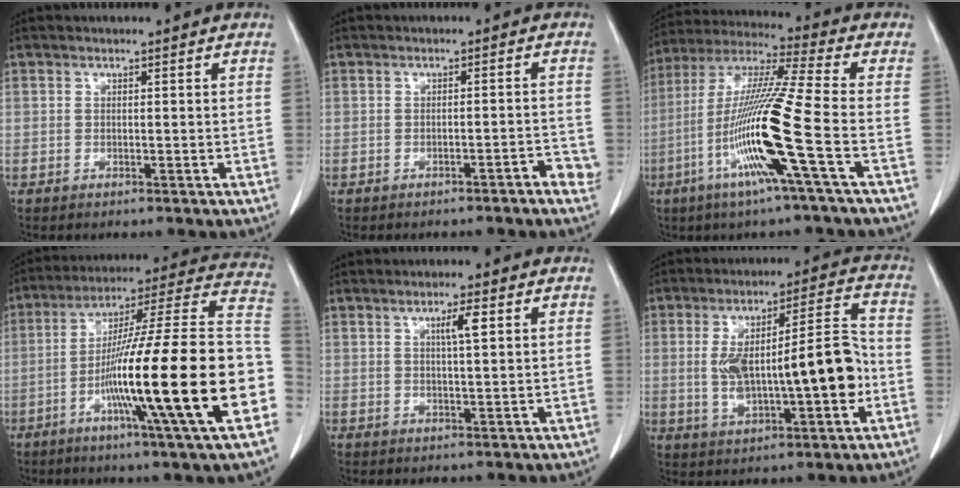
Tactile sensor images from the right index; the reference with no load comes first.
{"total": 2.6, "force": [-1.6, 0.5, 2.0], "torque": [-0.018, 0.005, -0.021]}
{"total": 16.9, "force": [-5.5, -1.9, 15.9], "torque": [-0.323, -0.016, -0.115]}
{"total": 28.0, "force": [-7.7, -0.4, 26.9], "torque": [-0.349, -0.016, -0.147]}
{"total": 2.7, "force": [1.1, 0.1, 2.5], "torque": [-0.039, 0.003, 0.016]}
{"total": 15.0, "force": [-1.6, 3.6, 14.5], "torque": [-0.252, 0.029, -0.013]}